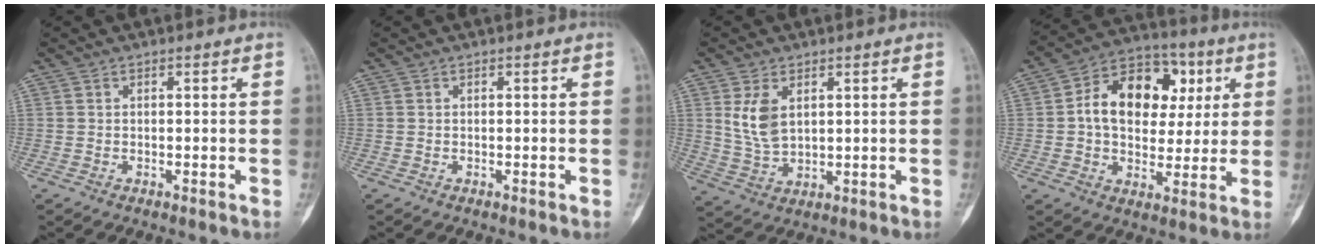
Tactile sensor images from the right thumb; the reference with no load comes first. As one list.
[{"total": 0.0}, {"total": 6.9, "force": [2.2, 4.1, 5.1], "torque": [-0.091, -0.009, 0.055]}, {"total": 16.6, "force": [3.1, 11.7, 11.3], "torque": [-0.135, 0.016, 0.043]}]